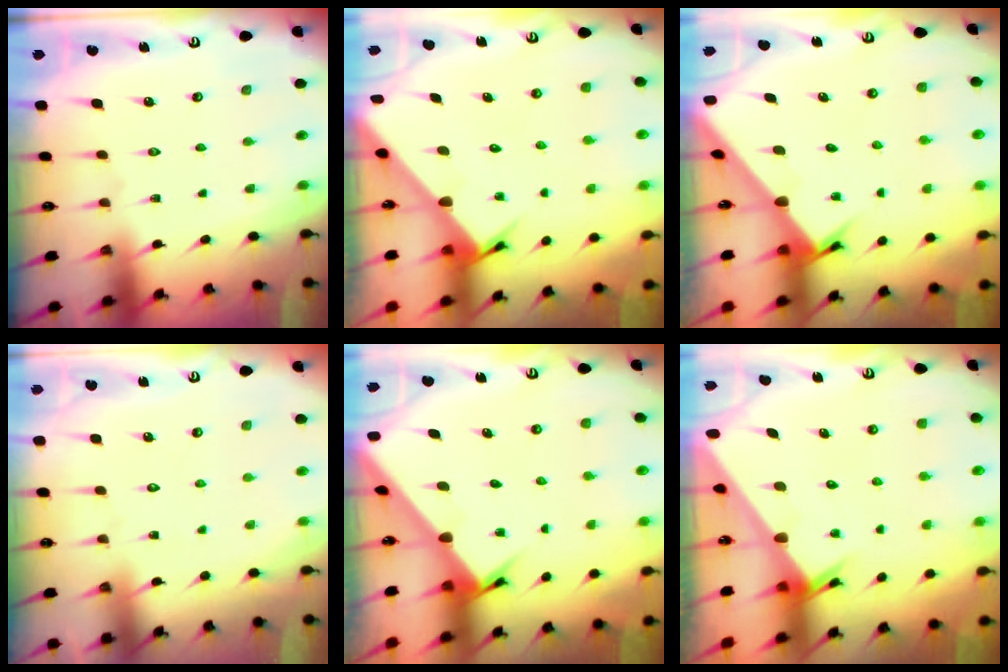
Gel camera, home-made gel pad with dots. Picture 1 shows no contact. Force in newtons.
{"total": 3.4, "press": 3.4, "slide": 0.2}
{"total": 2.6, "press": 2.6, "slide": 0.3}
{"total": 3.4, "press": 3.4, "slide": 0.4}
{"total": 2.5, "press": 2.5, "slide": 0.3}
{"total": 2.2, "press": 2.2, "slide": 0.1}